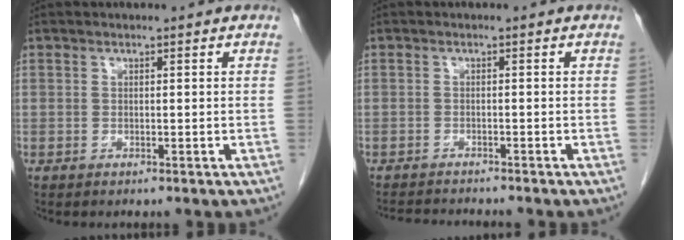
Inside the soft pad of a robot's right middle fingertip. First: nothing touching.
{"total": 5.3, "force": [-5.1, 0.0, 1.5], "torque": [-0.018, -0.013, -0.080]}